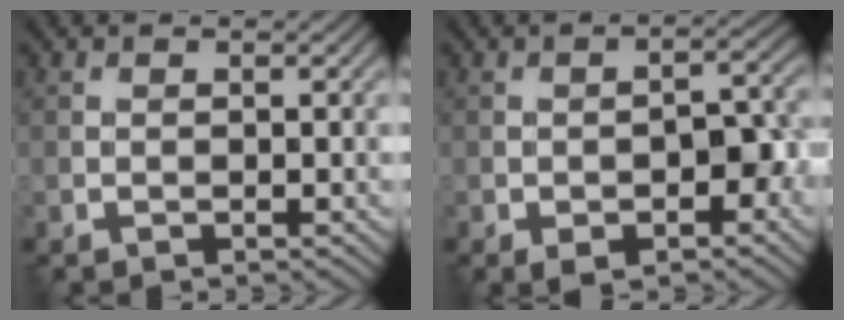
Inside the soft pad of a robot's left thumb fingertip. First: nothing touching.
{"total": 7.0, "force": [-2.6, 3.3, 5.5], "torque": [-0.082, -0.005, -0.036]}